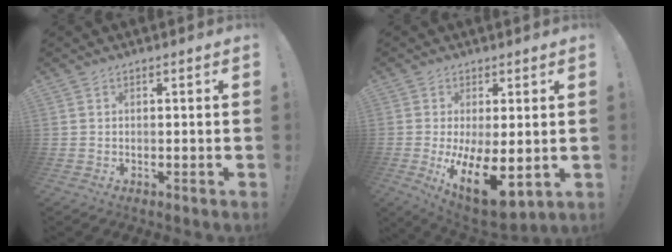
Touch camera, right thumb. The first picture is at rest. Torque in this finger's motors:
{"motor_torque": [-0.14, 0.93, 1.72, -0.43, 0.12]}